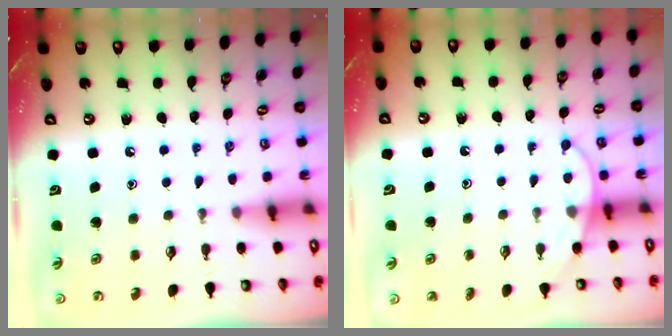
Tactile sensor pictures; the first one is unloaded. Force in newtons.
{"total": 7.2, "press": 7.1, "slide": 0.7}